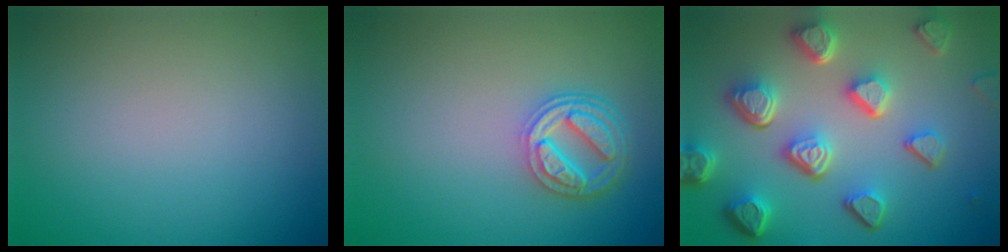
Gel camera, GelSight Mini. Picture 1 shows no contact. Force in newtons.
{"total": 4.5, "press": 3.5, "slide": 2.8}
{"total": 7.7, "press": 5.7, "slide": 5.2}